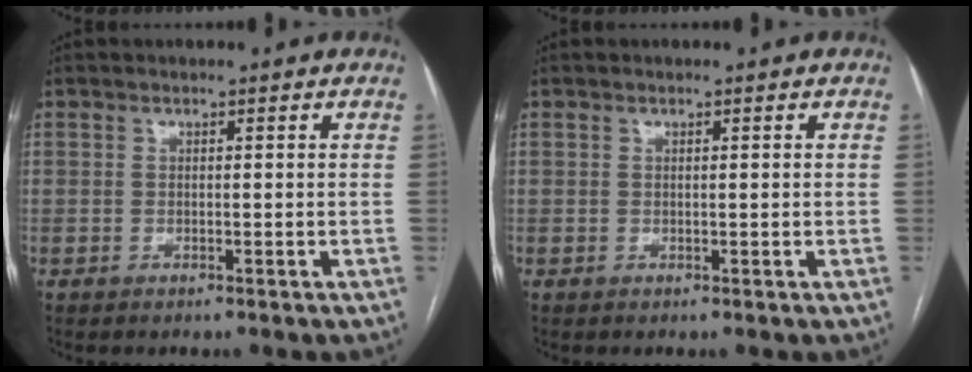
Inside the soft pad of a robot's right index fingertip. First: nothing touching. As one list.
[{"total": 0.0}]